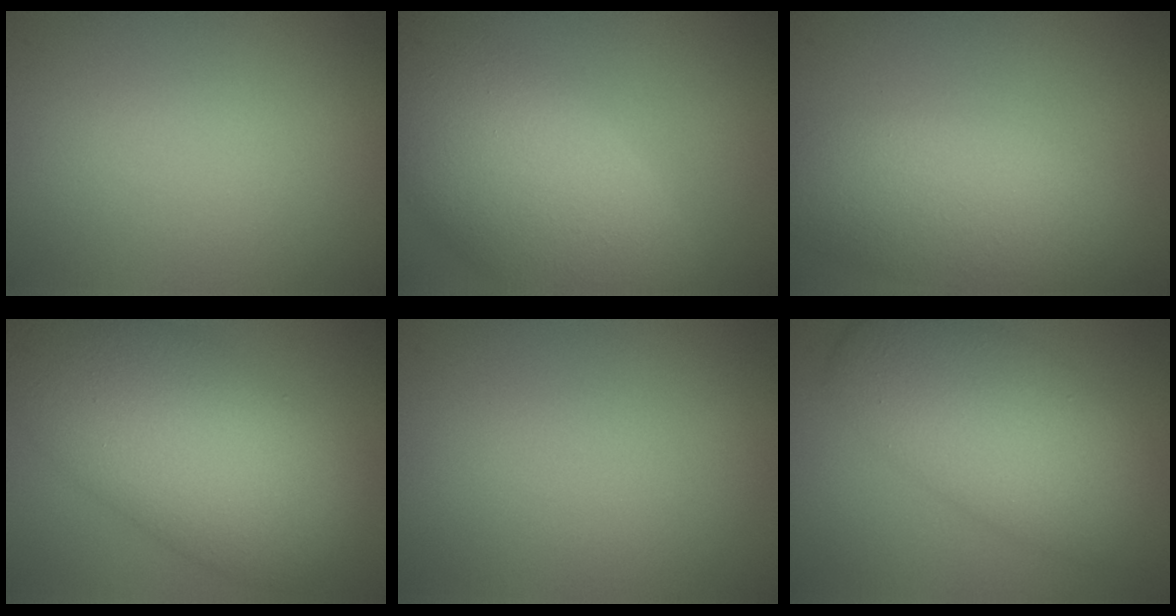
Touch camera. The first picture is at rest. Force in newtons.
{"total": 10.8, "press": 10.8, "slide": 0.6}
{"total": 7.4, "press": 7.4, "slide": 0.7}
{"total": 11.6, "press": 11.6, "slide": 0.3}
{"total": 0.0}
{"total": 7.9, "press": 7.9, "slide": 0.1}